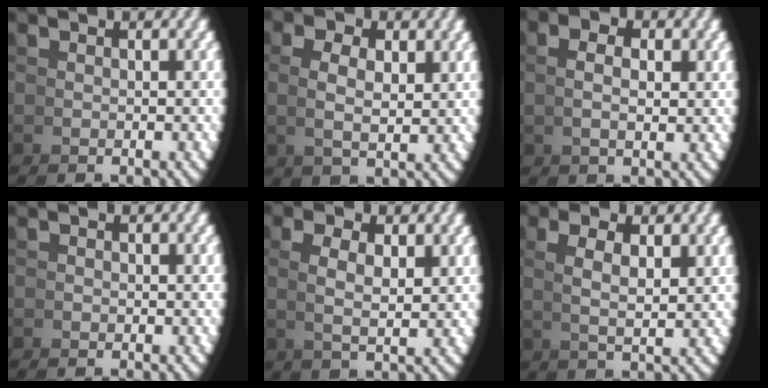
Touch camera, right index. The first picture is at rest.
{"total": 2.2, "force": [1.3, 0.3, 1.8], "torque": [-0.026, -0.001, 0.031]}
{"total": 1.6, "force": [0.9, -0.2, 1.3], "torque": [-0.018, 0.005, 0.020]}
{"total": 0.7, "force": [-0.2, -0.6, -0.3], "torque": [0.012, 0.003, -0.007]}
{"total": 2.6, "force": [1.4, 0.1, 2.2], "torque": [-0.032, 0.001, 0.032]}
{"total": 2.9, "force": [1.7, 0.1, 2.4], "torque": [-0.034, 0.003, 0.037]}